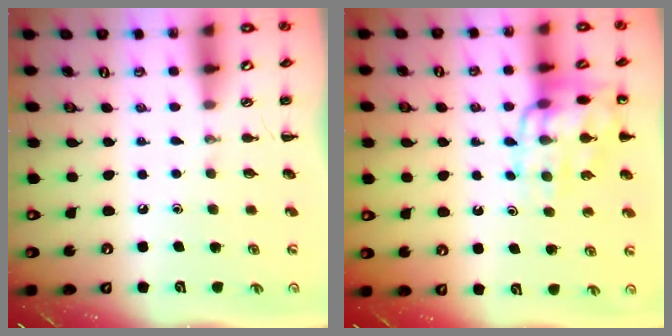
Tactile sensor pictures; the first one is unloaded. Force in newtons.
{"total": 14.2, "press": 14.1, "slide": 1.8}